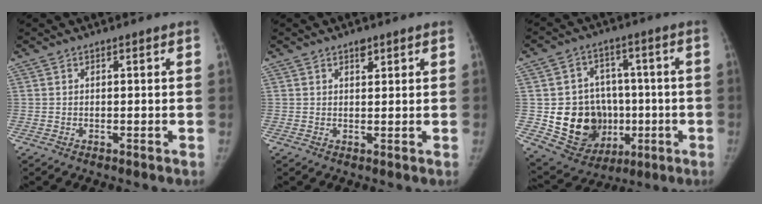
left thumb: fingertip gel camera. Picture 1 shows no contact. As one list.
[{"total": 1.9, "force": [1.2, 1.0, 1.0], "torque": [-0.004, -0.006, 0.017]}, {"total": 17.2, "force": [-2.3, 14.5, 9.0], "torque": [-0.098, 0.018, -0.009]}]